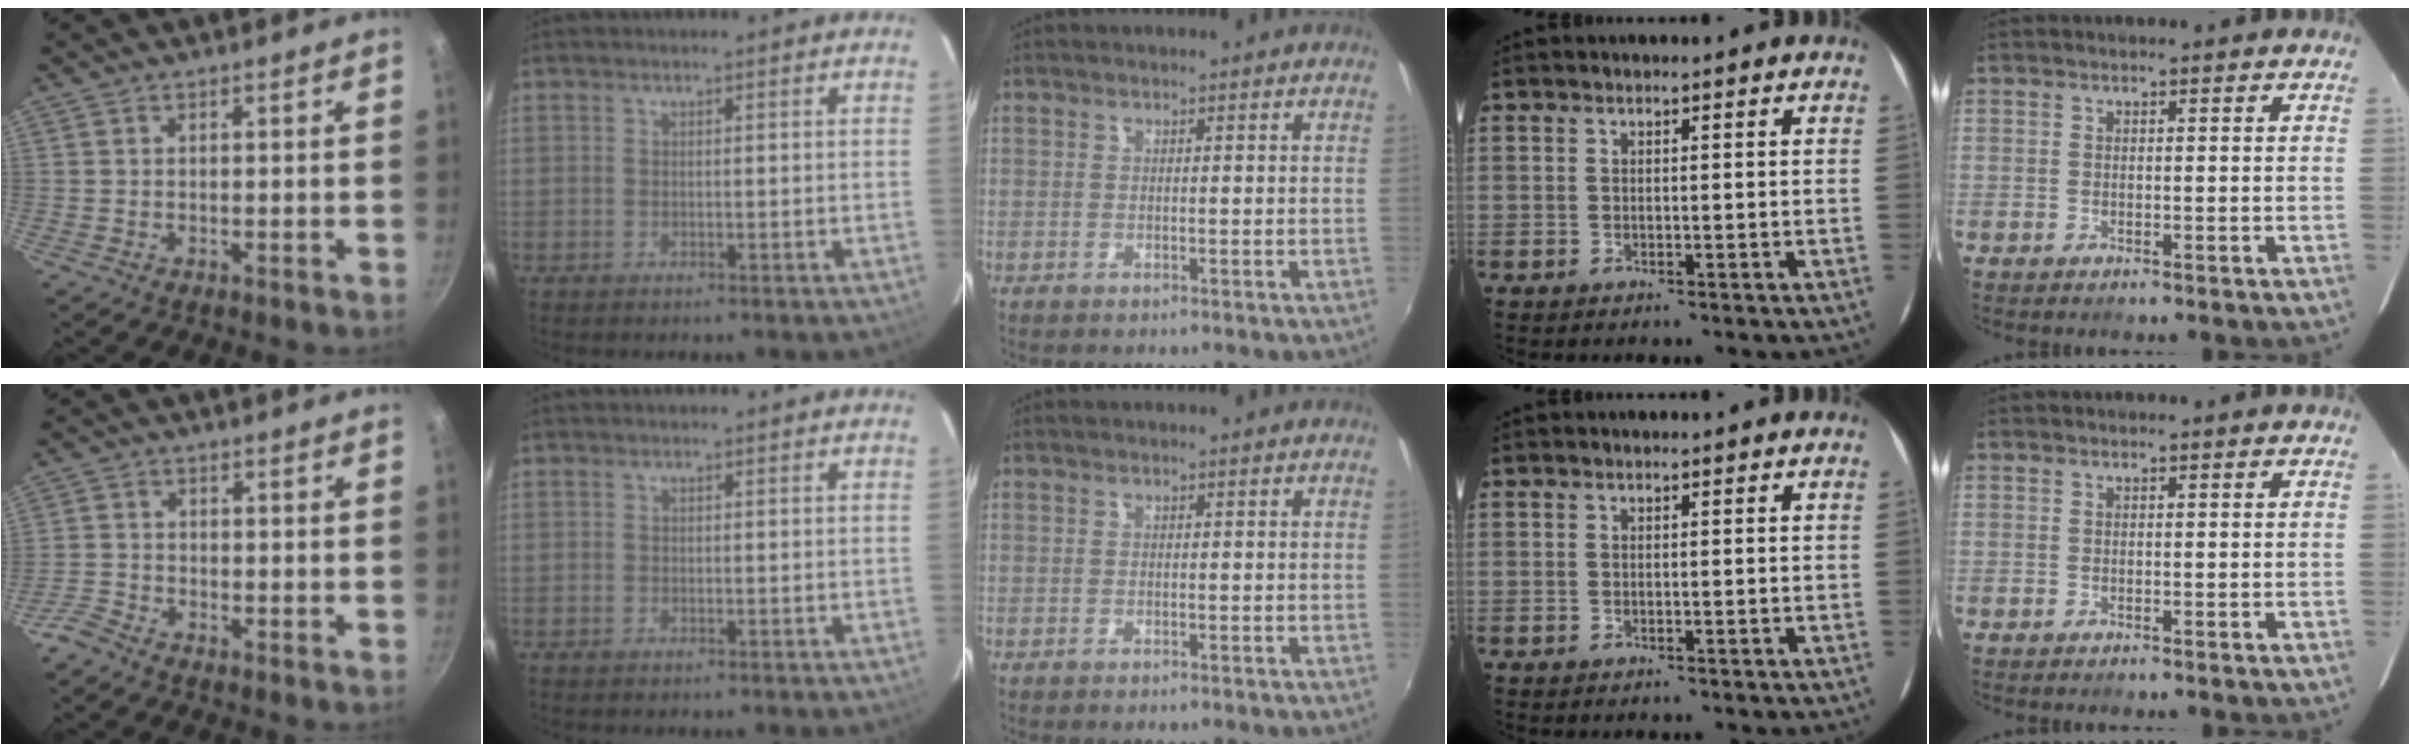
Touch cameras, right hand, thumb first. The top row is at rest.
{"thumb": {"total": 3.0, "force": [-2.7, 1.1, 0.8], "torque": [-0.025, 0.019, -0.062]}}